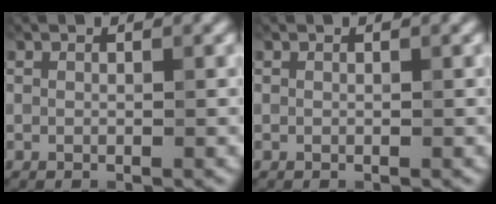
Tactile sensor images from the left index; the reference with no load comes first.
{"total": 0.0}